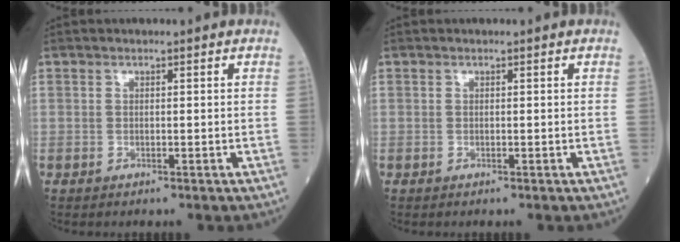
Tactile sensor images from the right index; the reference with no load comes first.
{"total": 0.0}